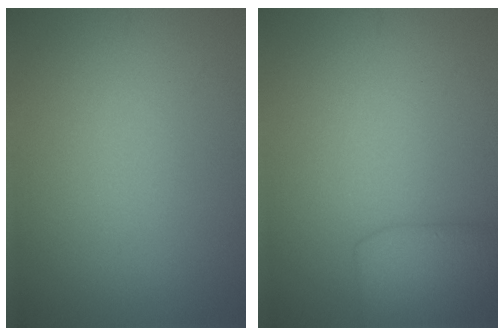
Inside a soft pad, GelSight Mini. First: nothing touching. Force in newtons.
{"total": 4.2, "press": 4.2, "slide": 0.1}